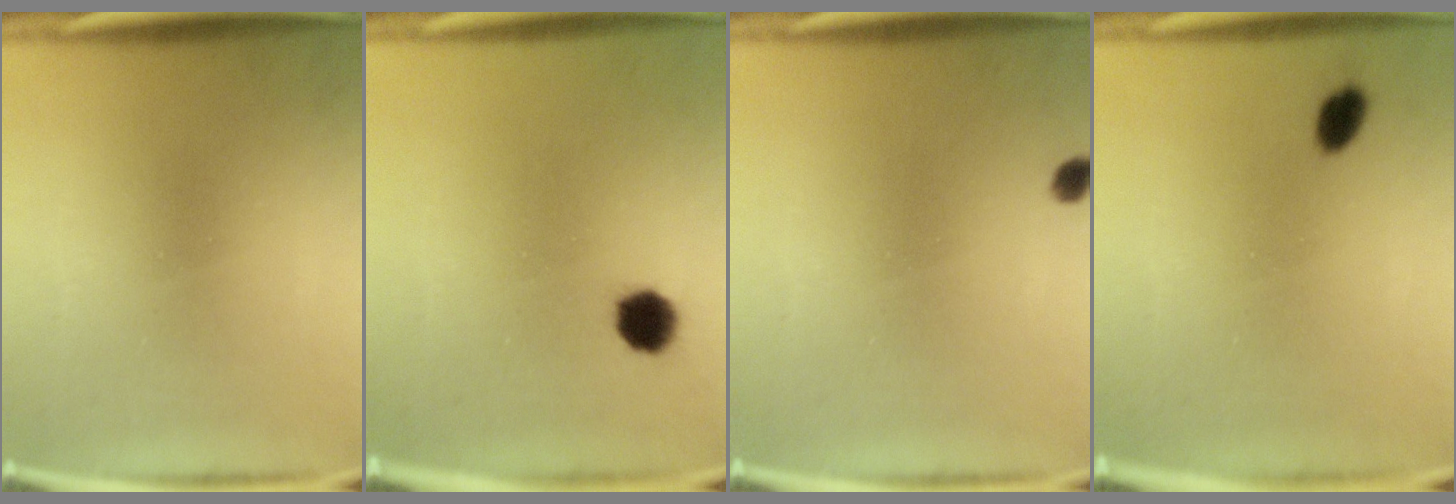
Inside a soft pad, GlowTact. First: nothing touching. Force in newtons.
{"total": 4.6}
{"total": 1.4}
{"total": 2.9}